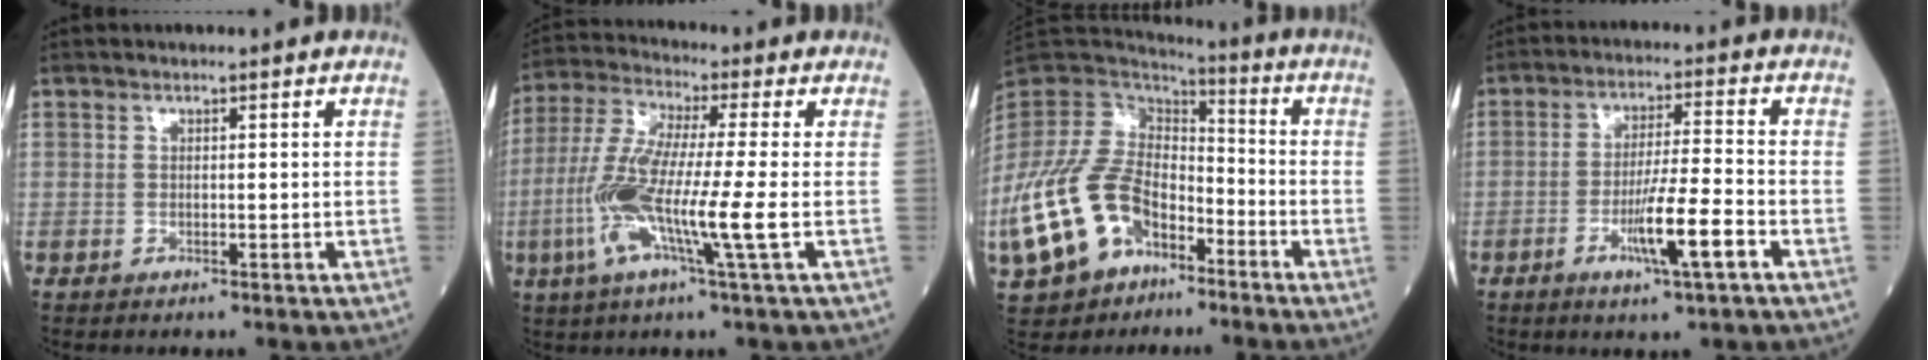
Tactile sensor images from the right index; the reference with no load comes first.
{"total": 12.6, "force": [-3.0, -0.4, 12.2], "torque": [-0.257, -0.015, -0.070]}
{"total": 17.6, "force": [-7.9, 10.5, 11.7], "torque": [-0.268, 0.006, -0.150]}
{"total": 8.3, "force": [-3.6, -0.1, 7.5], "torque": [-0.136, -0.008, -0.064]}